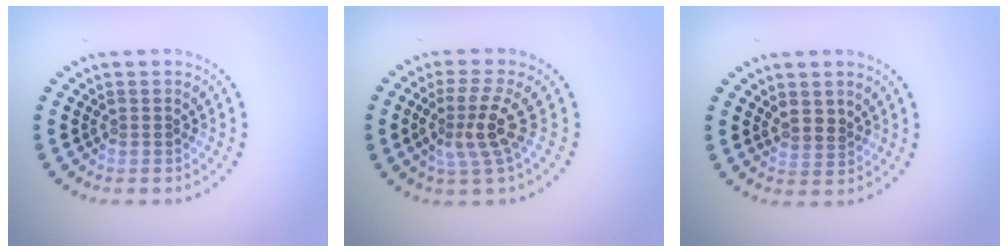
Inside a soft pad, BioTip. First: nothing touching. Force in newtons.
{"total": 3.3, "press": 2.4, "slide": 2.3}
{"total": 1.3, "press": 1.1, "slide": 0.7}